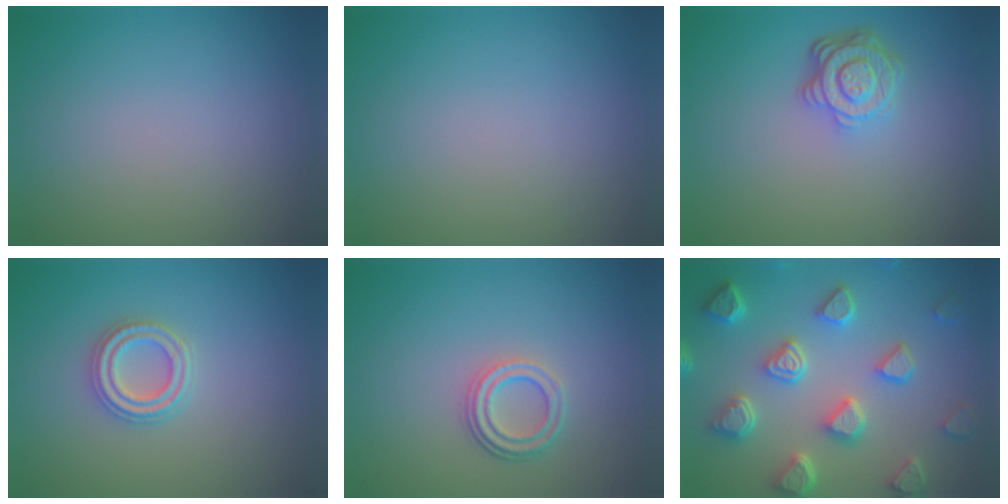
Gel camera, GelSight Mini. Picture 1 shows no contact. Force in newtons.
{"total": 0.0}
{"total": 4.3, "press": 3.3, "slide": 2.7}
{"total": 2.7, "press": 2.5, "slide": 0.9}
{"total": 2.8, "press": 2.3, "slide": 1.6}
{"total": 7.0, "press": 5.7, "slide": 4.1}